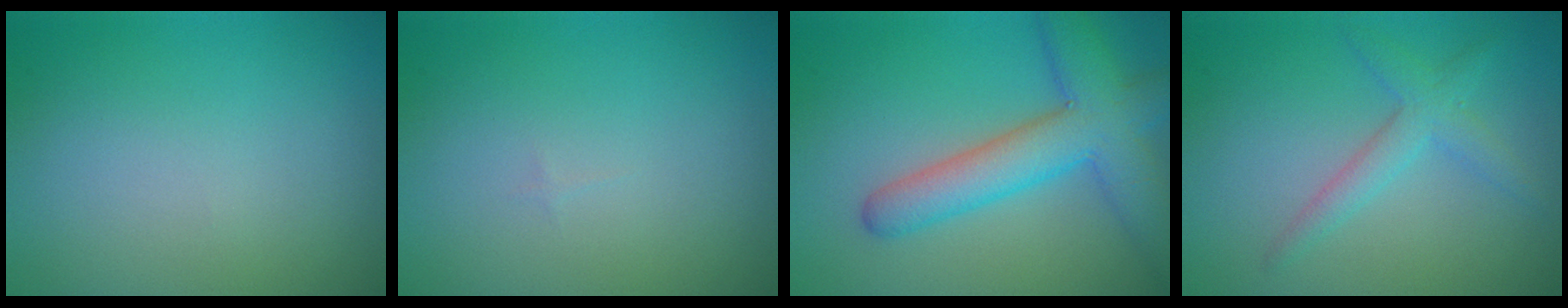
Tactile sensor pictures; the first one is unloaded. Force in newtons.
{"total": 0.0}
{"total": 6.8, "press": 6.8, "slide": 0.4}
{"total": 2.5, "press": 2.5, "slide": 0.1}